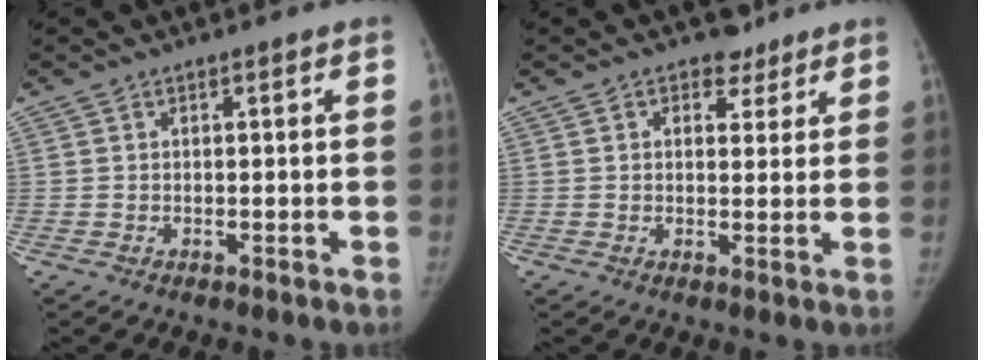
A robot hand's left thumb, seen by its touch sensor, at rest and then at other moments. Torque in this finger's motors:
{"motor_torque": [-0.44, 0.33, -0.02, 0.14, -0.06]}